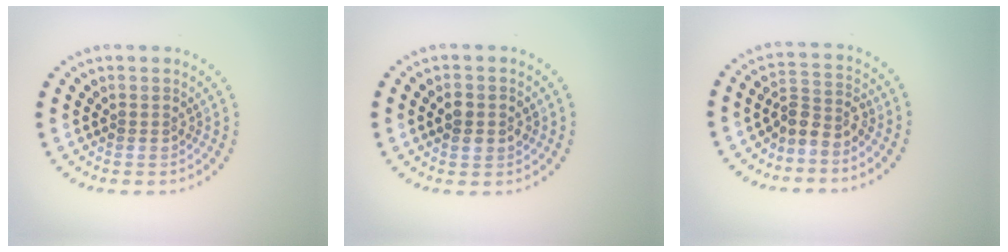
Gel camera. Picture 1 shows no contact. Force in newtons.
{"total": 2.8, "press": 2.8, "slide": 0.1}
{"total": 2.5, "press": 1.9, "slide": 1.7}